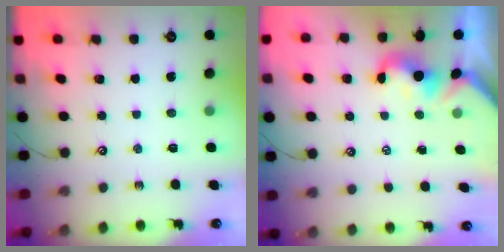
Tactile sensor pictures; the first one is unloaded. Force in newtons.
{"total": 1.2, "press": 1.1, "slide": 0.3}